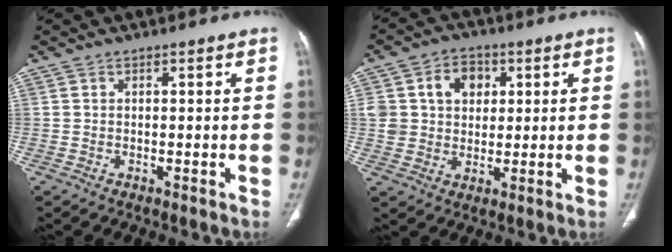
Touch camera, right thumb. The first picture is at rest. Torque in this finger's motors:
{"motor_torque": [0.27, 0.23, 0.45, 0.84, 0.10]}